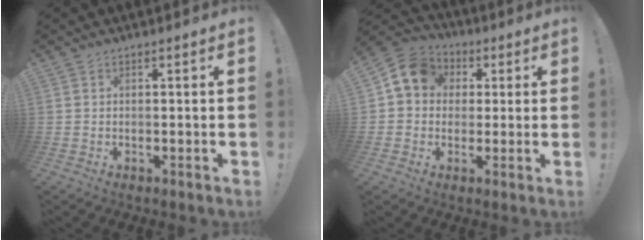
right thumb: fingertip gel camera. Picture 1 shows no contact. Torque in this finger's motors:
{"motor_torque": [0.23, 0.23, 0.07, 0.06, 0.02]}